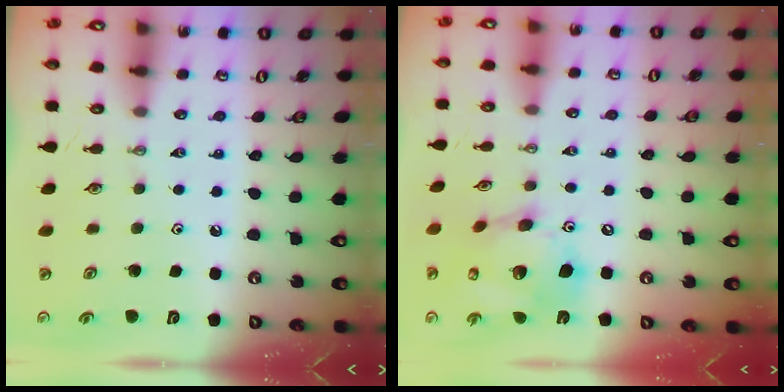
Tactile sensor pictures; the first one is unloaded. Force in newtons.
{"total": 17.2, "press": 17.0, "slide": 3.2}